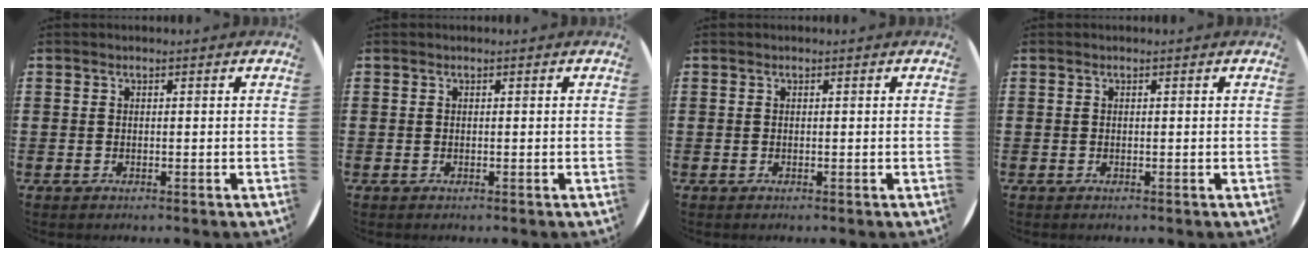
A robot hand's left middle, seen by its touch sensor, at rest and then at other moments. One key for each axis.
{"total": 0.0}
{"total": 0.0}
{"total": 0.0}